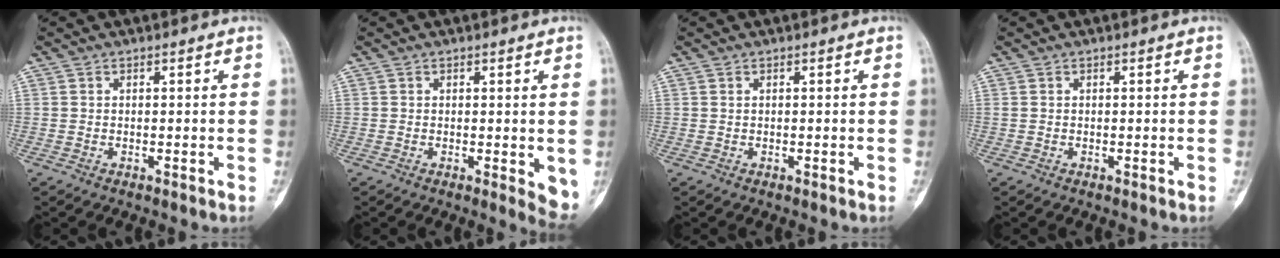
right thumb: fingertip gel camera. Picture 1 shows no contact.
{"total": 2.3, "force": [0.2, 1.0, 2.1], "torque": [-0.024, -0.007, 0.001]}
{"total": 0.0}
{"total": 0.0}